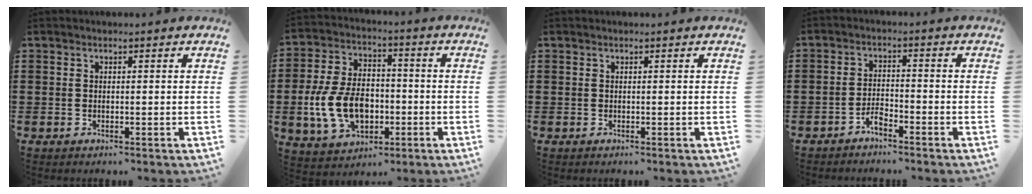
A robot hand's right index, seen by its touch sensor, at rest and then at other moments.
{"total": 11.4, "force": [-2.5, 7.6, 8.1], "torque": [-0.198, 0.005, -0.046]}
{"total": 0.0}
{"total": 2.7, "force": [-2.3, 0.8, 1.1], "torque": [-0.025, 0.009, -0.047]}